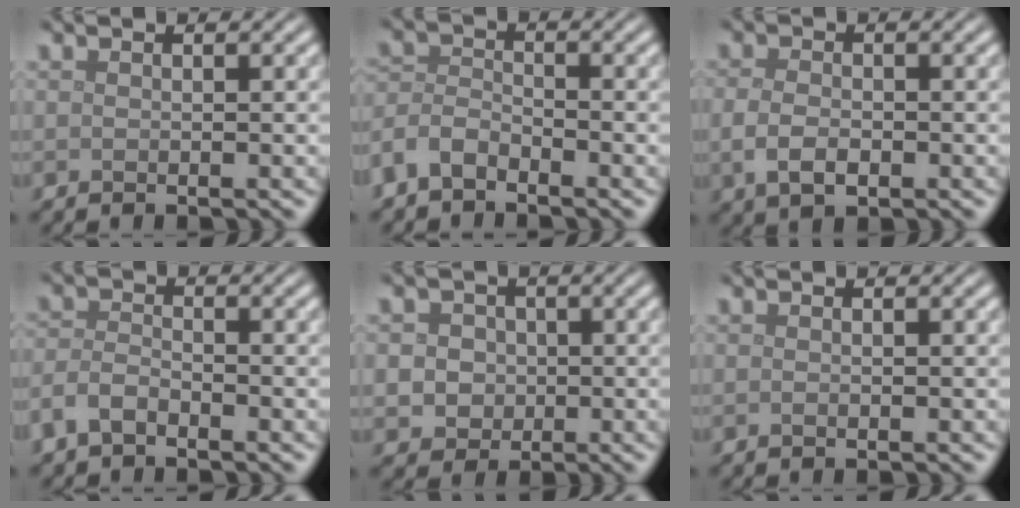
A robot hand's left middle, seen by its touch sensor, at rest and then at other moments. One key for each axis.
{"total": 3.1, "fx": -2.3, "fy": 1.5, "fz": 1.3, "tx": -0.028, "ty": 0.005, "tz": -0.059}
{"total": 2.7, "fx": -0.7, "fy": 1.7, "fz": 2.0, "tx": -0.043, "ty": -0.005, "tz": -0.012}
{"total": 2.4, "fx": -1.8, "fy": 1.0, "fz": 1.3, "tx": -0.028, "ty": 0.004, "tz": -0.043}
{"total": 4.3, "fx": 0.3, "fy": 3.9, "fz": 1.7, "tx": -0.015, "ty": 0.021, "tz": -0.009}
{"total": 0.0}